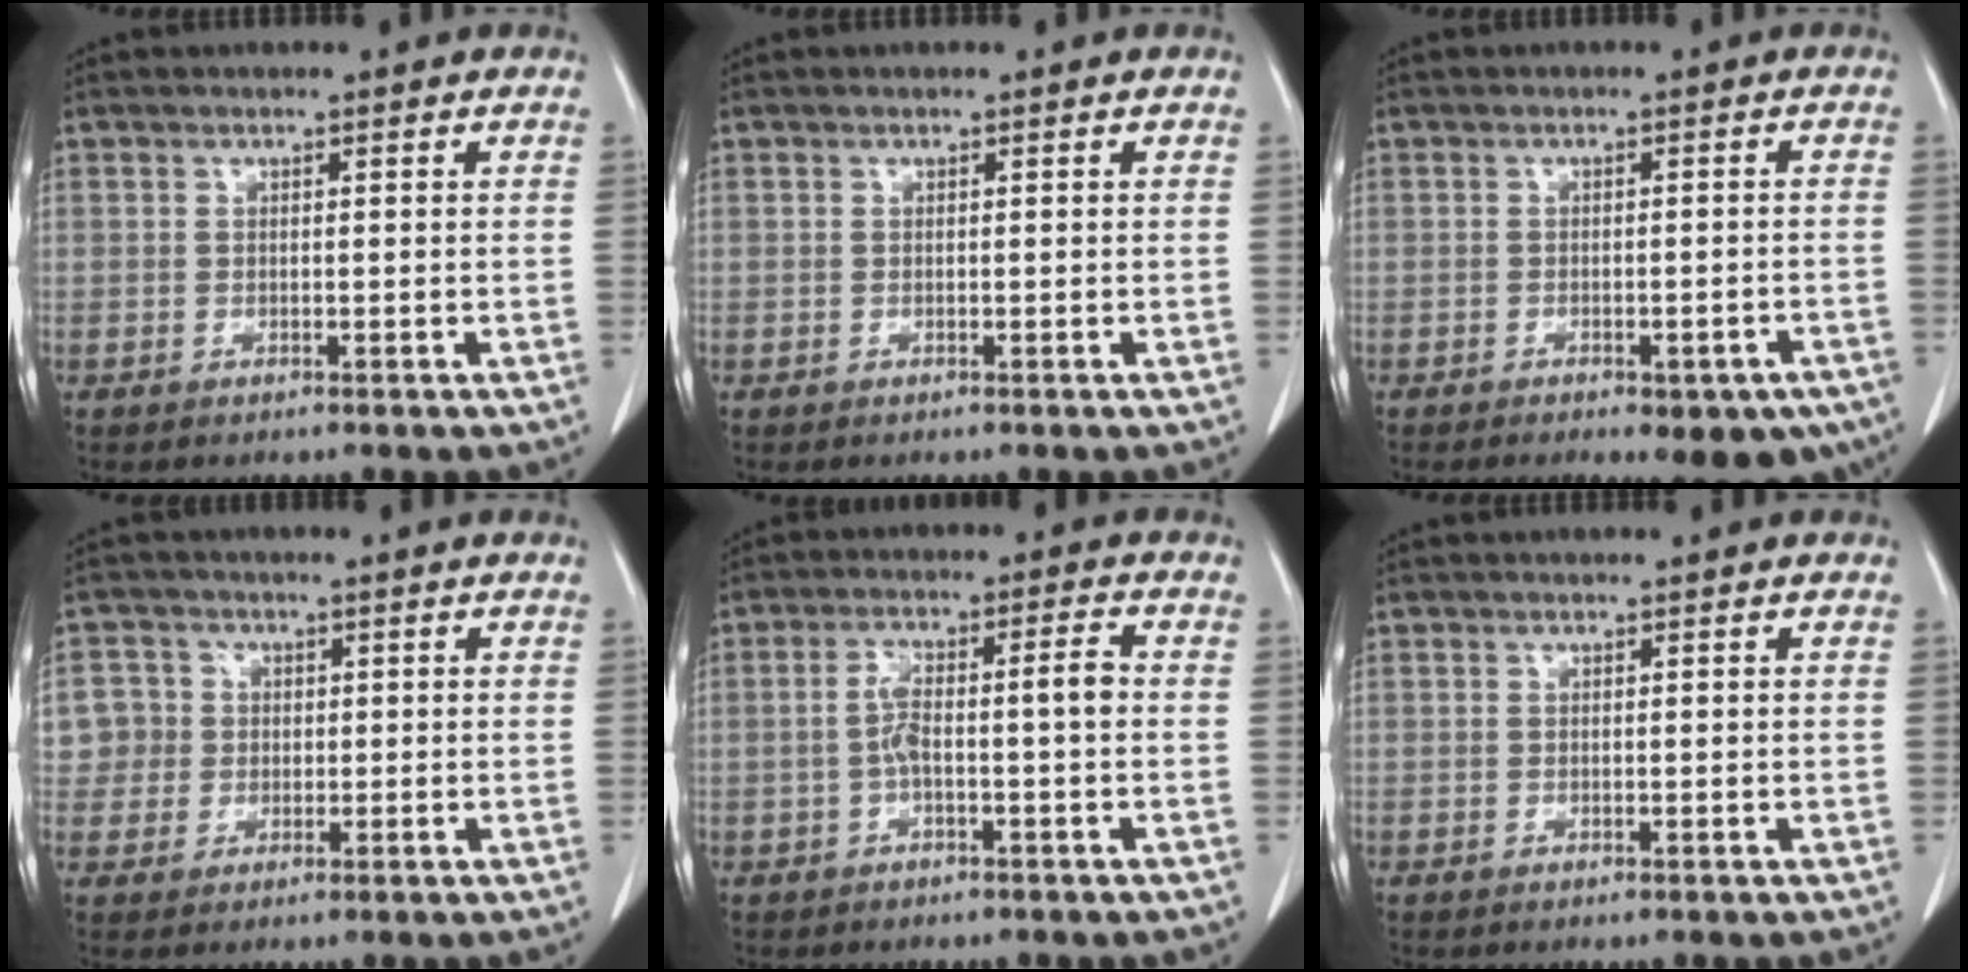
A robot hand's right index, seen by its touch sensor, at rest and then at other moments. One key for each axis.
{"total": 0.0}
{"total": 10.0, "fx": -6.8, "fy": 4.2, "fz": 6.0, "tx": -0.062, "ty": 0.002, "tz": -0.083}
{"total": 5.8, "fx": 0.7, "fy": 5.8, "fz": 0.3, "tx": -0.003, "ty": 0.020, "tz": 0.015}
{"total": 5.9, "fx": -0.7, "fy": 0.9, "fz": 5.8, "tx": -0.112, "ty": 0.026, "tz": -0.011}
{"total": 0.0}